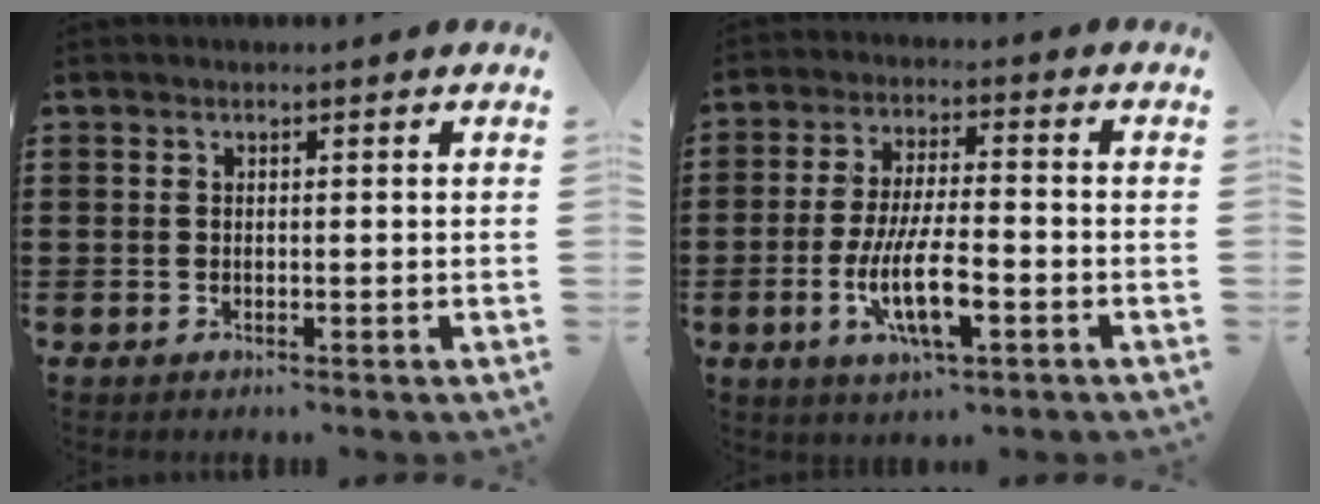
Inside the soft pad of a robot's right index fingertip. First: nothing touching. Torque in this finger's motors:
{"motor_torque": [1.25, 0.89, 0.60, 0.21]}